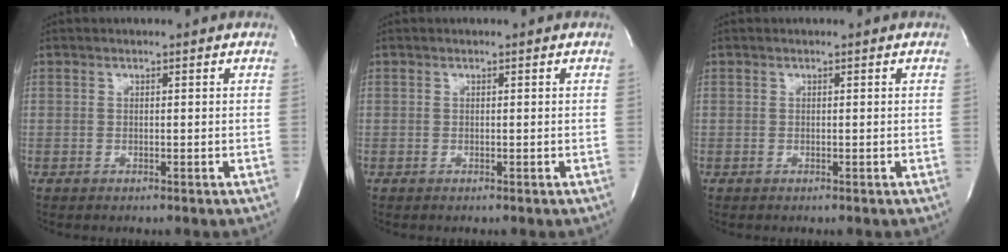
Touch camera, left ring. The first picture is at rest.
{"total": 0.0}
{"total": 0.0}